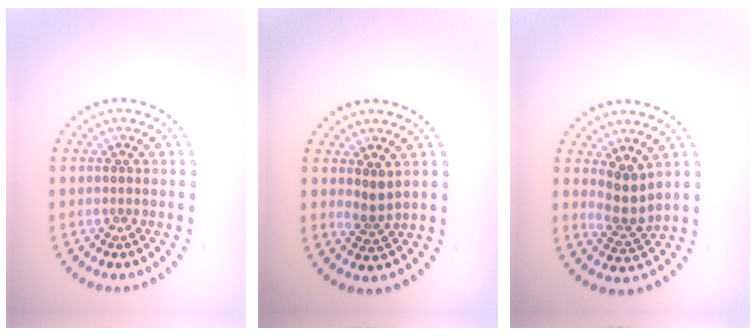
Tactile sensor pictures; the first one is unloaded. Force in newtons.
{"total": 1.6, "press": 1.3, "slide": 0.9}
{"total": 2.6, "press": 1.9, "slide": 1.7}